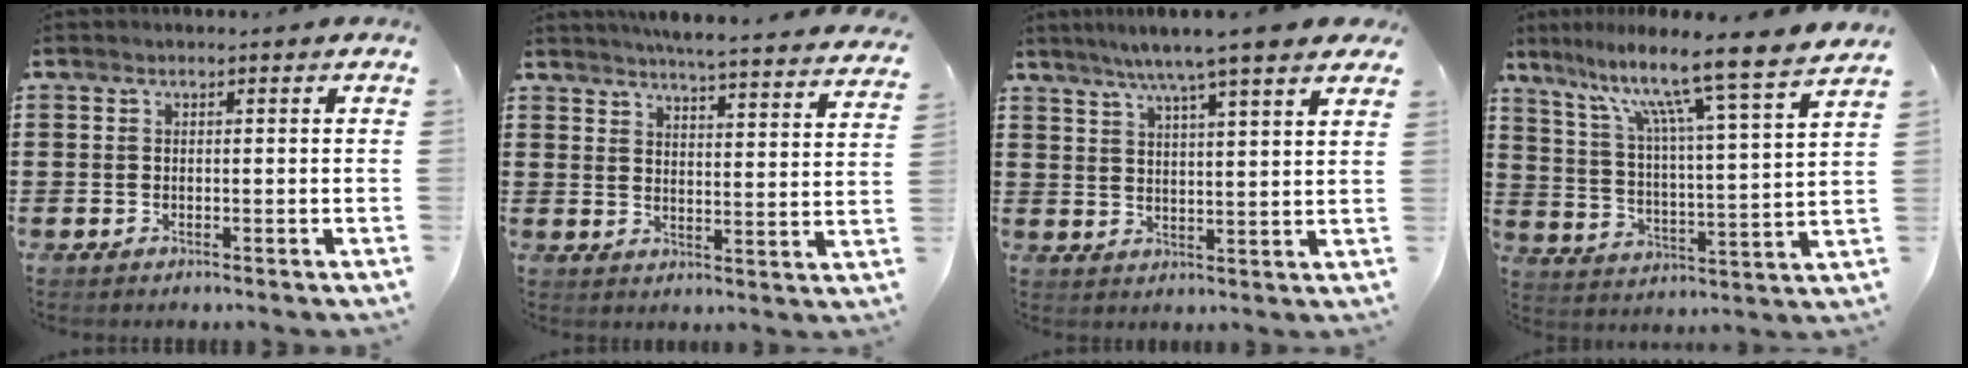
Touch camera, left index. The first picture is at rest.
{"total": 4.9, "force": [4.8, -0.5, 1.1], "torque": [-0.033, -0.036, 0.079]}
{"total": 6.6, "force": [5.4, 0.0, 3.8], "torque": [-0.088, -0.016, 0.092]}
{"total": 11.2, "force": [9.1, -0.9, 6.5], "torque": [-0.143, -0.068, 0.137]}